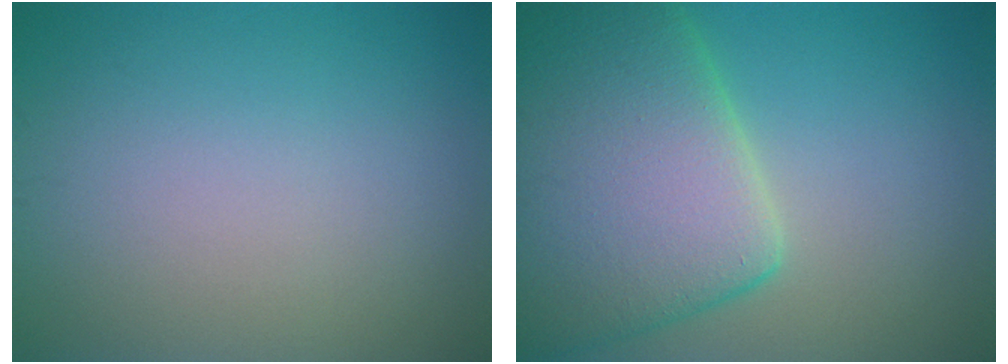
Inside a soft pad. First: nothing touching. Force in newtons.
{"total": 12.2, "press": 12.2, "slide": 0.6}